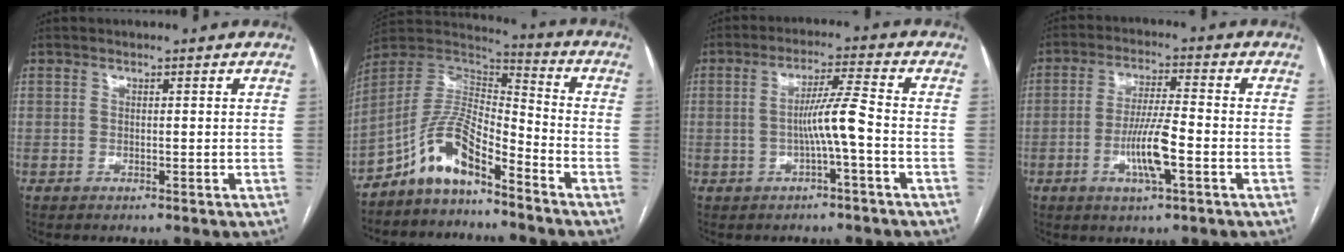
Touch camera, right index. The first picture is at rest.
{"total": 10.3, "force": [-7.2, 3.0, 6.7], "torque": [-0.140, 0.029, -0.138]}
{"total": 5.9, "force": [-1.3, -0.5, 5.8], "torque": [-0.105, 0.011, -0.023]}
{"total": 7.9, "force": [-2.6, 0.7, 7.4], "torque": [-0.144, -0.003, -0.050]}